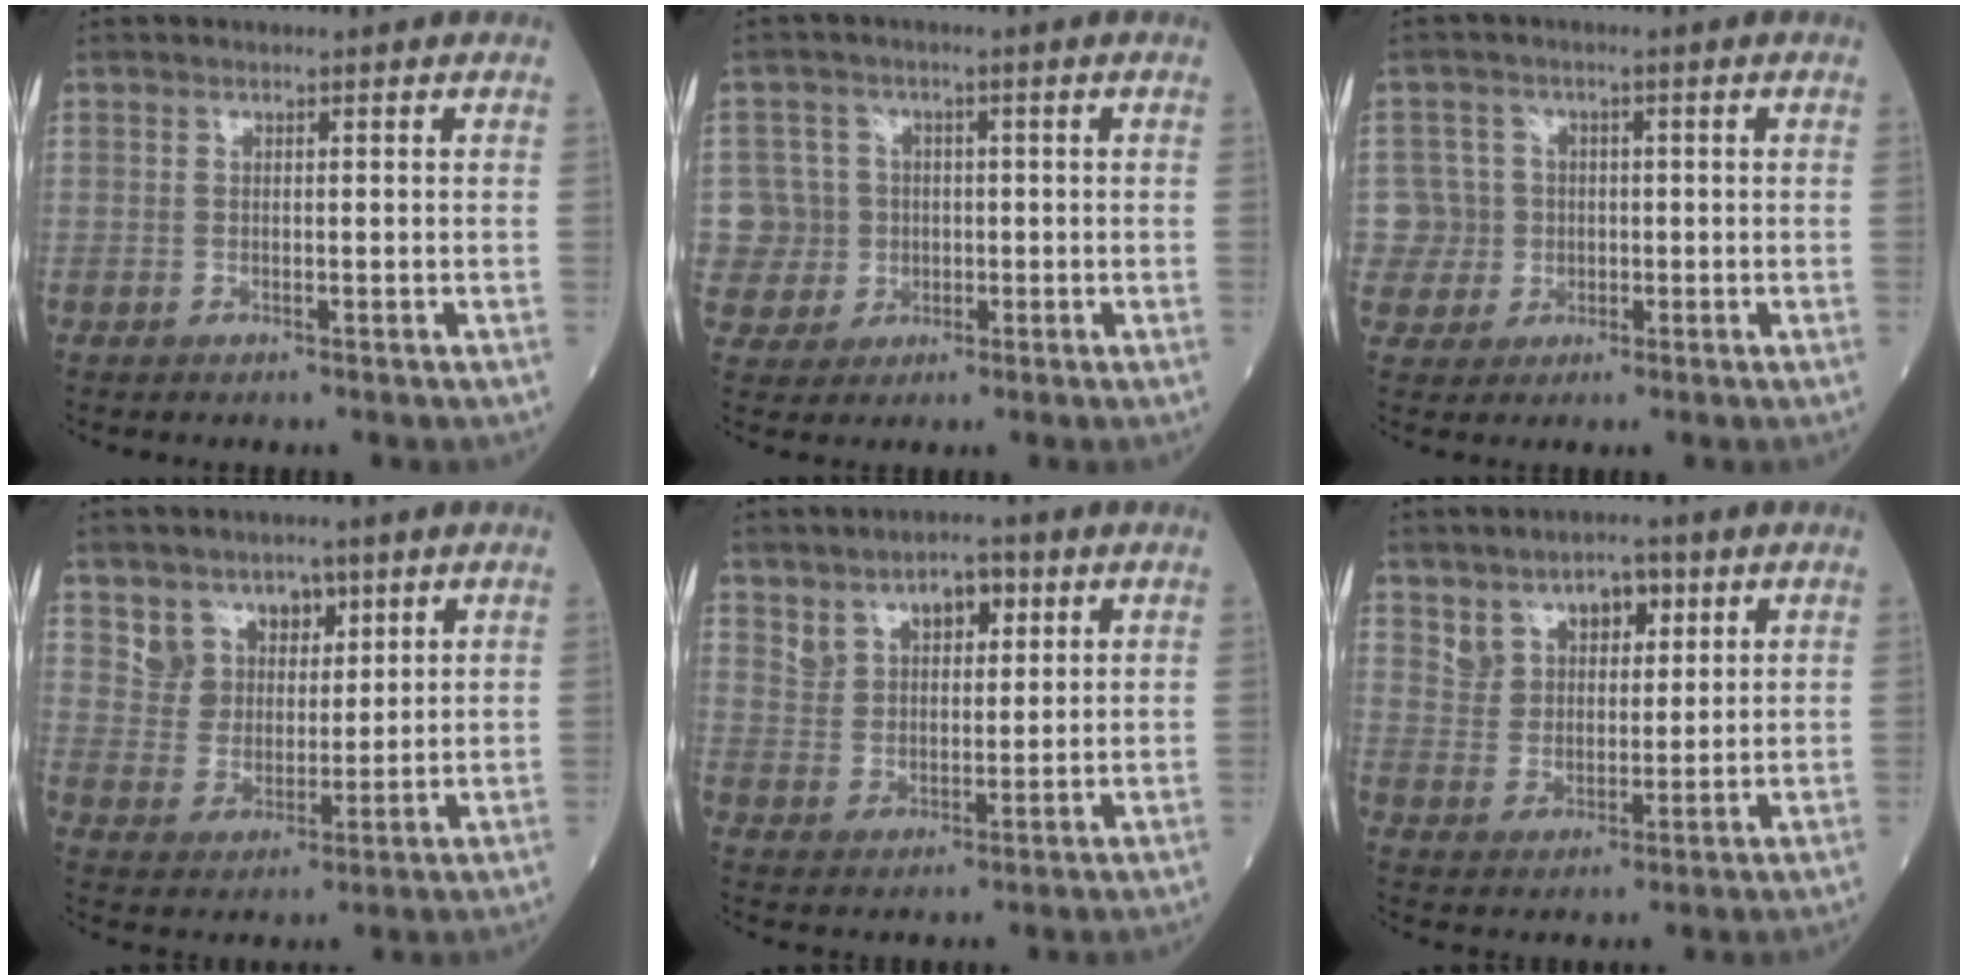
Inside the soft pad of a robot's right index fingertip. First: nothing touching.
{"total": 6.9, "force": [-0.1, 6.9, 0.0], "torque": [0.000, 0.017, 0.005]}
{"total": 5.3, "force": [-0.3, 5.2, -0.4], "torque": [0.018, 0.013, -0.002]}
{"total": 6.5, "force": [4.0, 4.9, 1.2], "torque": [-0.021, 0.012, 0.080]}
{"total": 6.4, "force": [3.9, 3.6, 3.5], "torque": [-0.057, 0.012, 0.073]}
{"total": 6.8, "force": [4.0, 4.5, 3.2], "torque": [-0.049, 0.016, 0.075]}